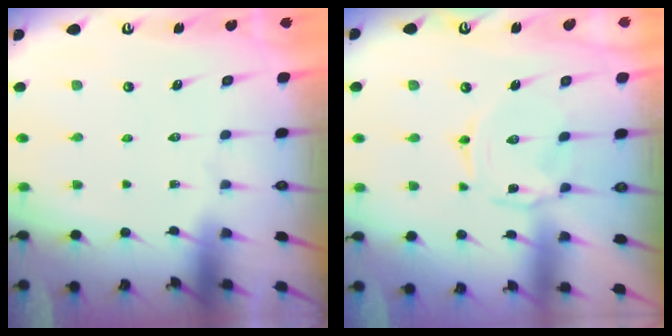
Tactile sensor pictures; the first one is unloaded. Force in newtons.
{"total": 1.5, "press": 1.5, "slide": 0.4}